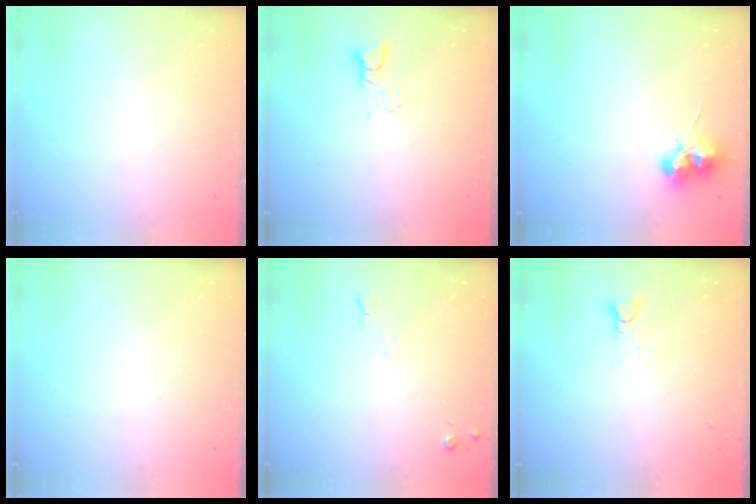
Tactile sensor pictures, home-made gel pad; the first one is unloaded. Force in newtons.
{"total": 3.1, "press": 3.1, "slide": 0.2}
{"total": 11.7, "press": 11.6, "slide": 1.1}
{"total": 0.0}
{"total": 4.1, "press": 4.0, "slide": 0.7}
{"total": 1.6, "press": 1.6, "slide": 0.2}